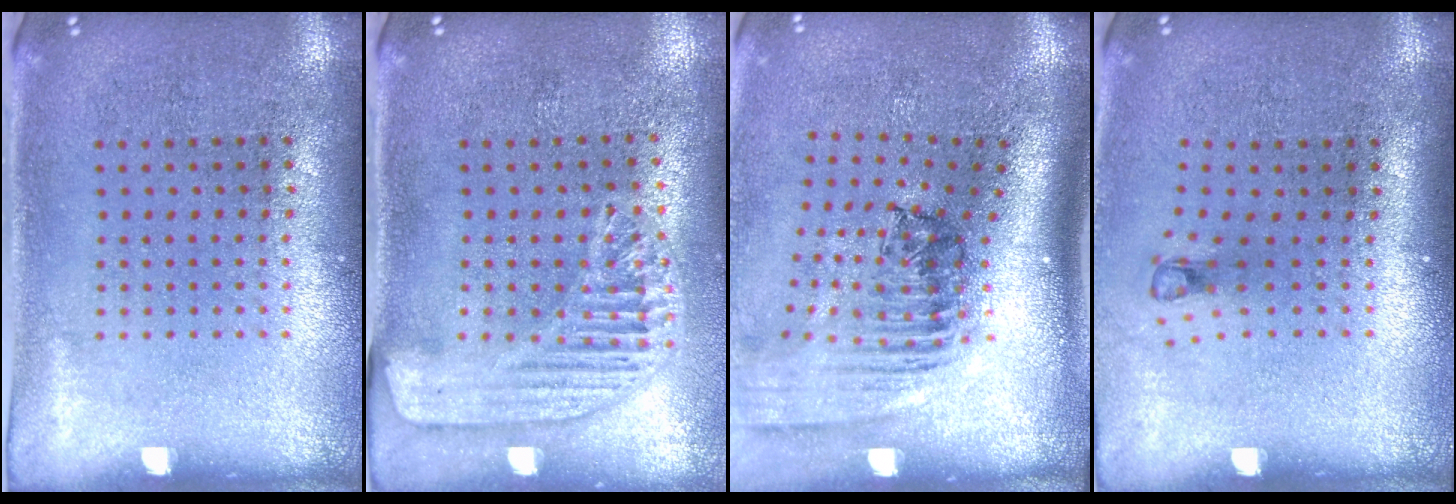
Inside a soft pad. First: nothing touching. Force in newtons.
{"total": 1.6, "press": 1.6, "slide": 0.4}
{"total": 2.6, "press": 1.8, "slide": 1.8}
{"total": 0.8, "press": 0.4, "slide": 0.7}